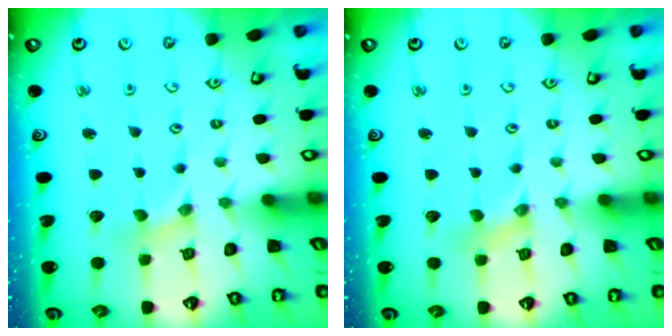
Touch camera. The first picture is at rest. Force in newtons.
{"total": 0.0}